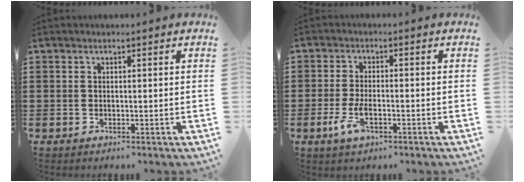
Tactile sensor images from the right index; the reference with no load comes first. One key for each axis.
{"total": 4.5, "fx": -1.7, "fy": 1.8, "fz": 3.7, "tx": -0.085, "ty": -0.005, "tz": -0.034}